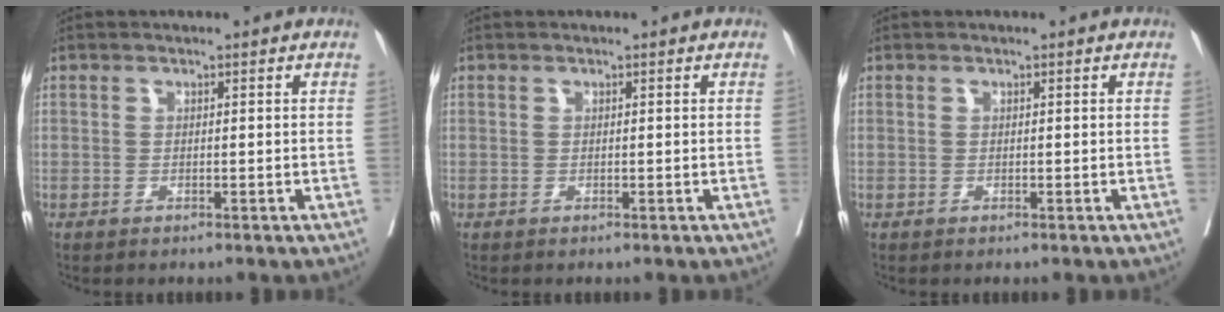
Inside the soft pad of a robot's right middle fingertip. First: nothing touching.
{"total": 0.0}
{"total": 0.0}